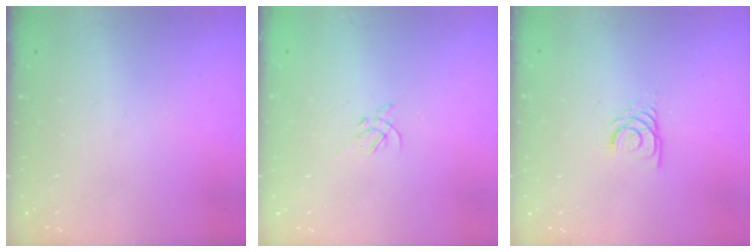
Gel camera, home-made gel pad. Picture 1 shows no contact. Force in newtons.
{"total": 1.4, "press": 1.3, "slide": 0.5}
{"total": 2.4, "press": 2.4, "slide": 0.2}